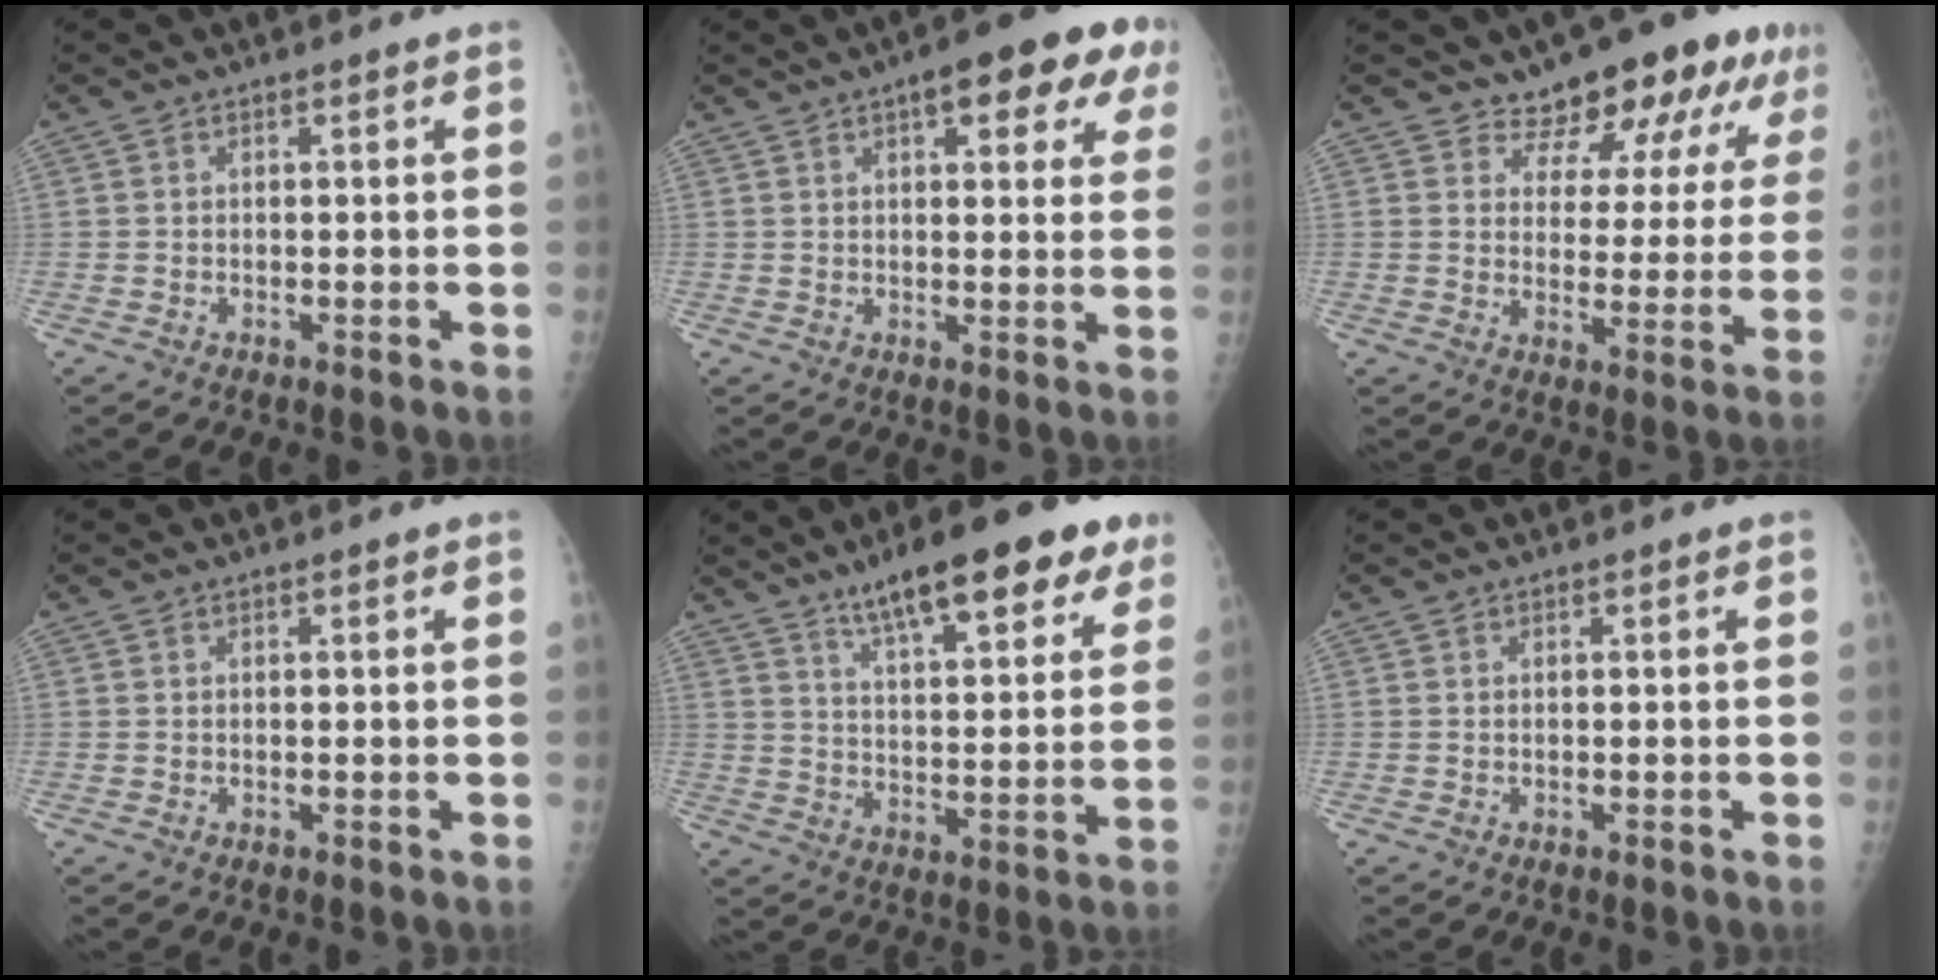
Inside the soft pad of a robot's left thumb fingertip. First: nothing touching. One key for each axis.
{"total": 12.6, "fx": 6.2, "fy": 4.8, "fz": 9.9, "tx": -0.084, "ty": -0.005, "tz": 0.070}
{"total": 13.0, "fx": 9.7, "fy": 6.2, "fz": 6.0, "tx": -0.036, "ty": -0.054, "tz": 0.121}
{"total": 0.0}
{"total": 18.1, "fx": 11.5, "fy": 5.3, "fz": 12.9, "tx": -0.155, "ty": -0.038, "tz": 0.175}
{"total": 0.0}